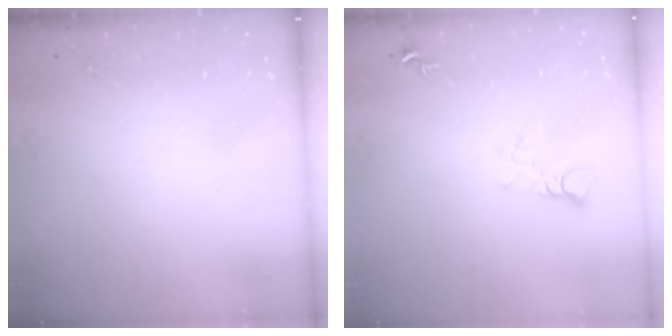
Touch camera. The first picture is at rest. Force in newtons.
{"total": 3.5, "press": 3.5, "slide": 0.3}